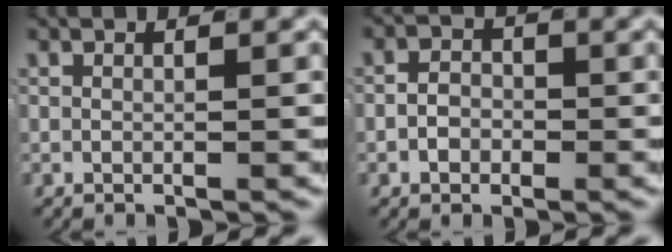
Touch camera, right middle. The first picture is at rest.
{"total": 1.9, "force": [-0.8, 1.5, 0.8], "torque": [0.001, -0.002, -0.018]}